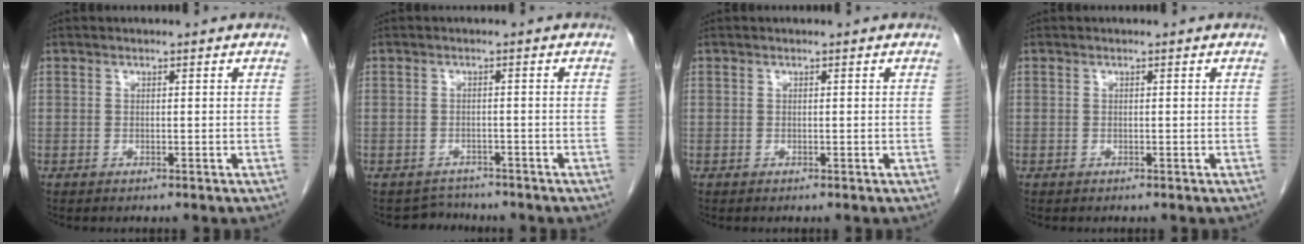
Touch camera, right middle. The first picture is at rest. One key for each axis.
{"total": 2.7, "fx": -2.4, "fy": 0.9, "fz": -0.9, "tx": 0.010, "ty": -0.001, "tz": -0.036}
{"total": 0.0}
{"total": 0.0}